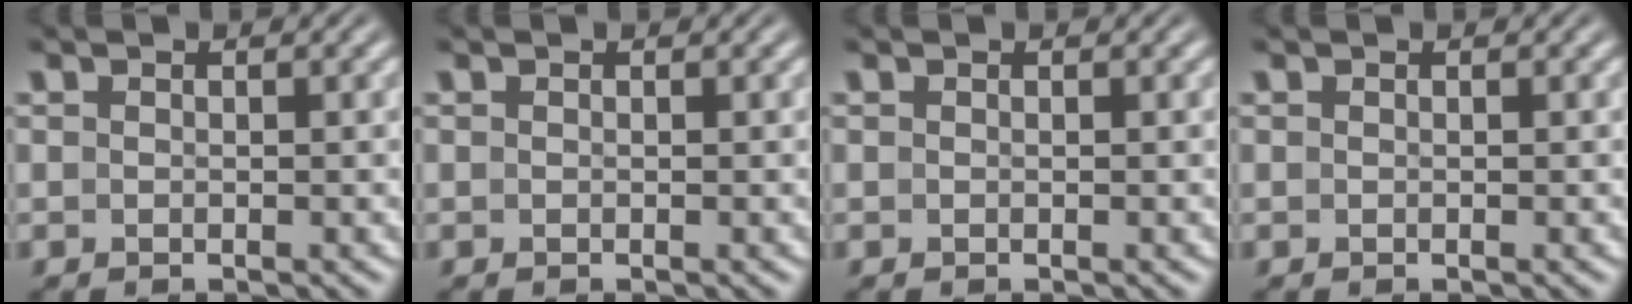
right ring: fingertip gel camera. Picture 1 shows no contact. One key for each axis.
{"total": 0.0}
{"total": 0.0}
{"total": 0.0}